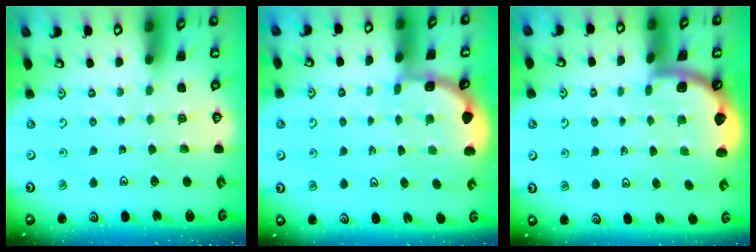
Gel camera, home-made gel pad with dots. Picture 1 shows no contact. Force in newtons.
{"total": 2.1, "press": 2.1, "slide": 0.2}
{"total": 1.6, "press": 1.6, "slide": 0.1}